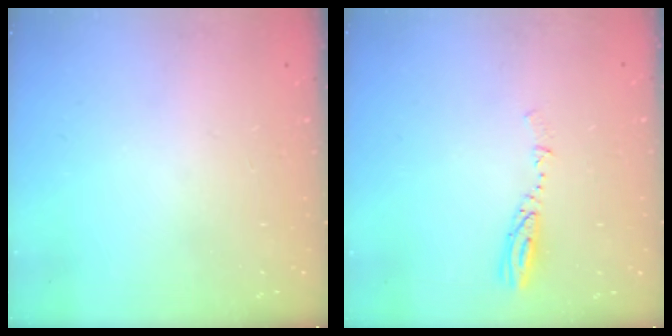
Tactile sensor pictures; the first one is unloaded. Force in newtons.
{"total": 3.8, "press": 3.7, "slide": 0.2}